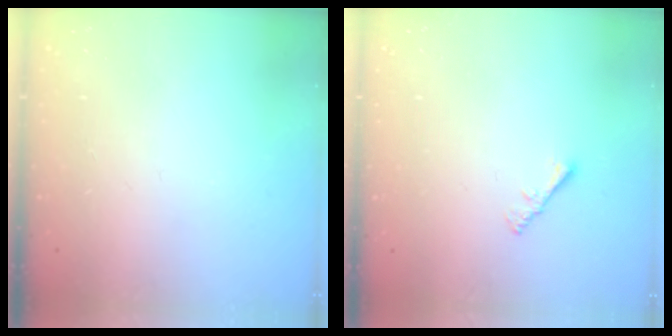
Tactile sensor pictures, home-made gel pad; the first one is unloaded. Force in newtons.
{"total": 1.3, "press": 1.3, "slide": 0.4}